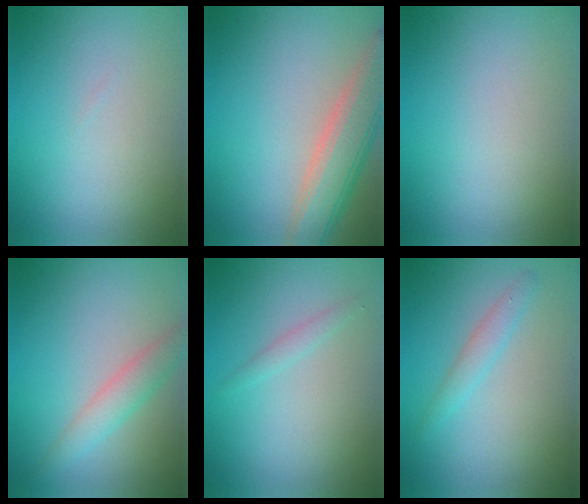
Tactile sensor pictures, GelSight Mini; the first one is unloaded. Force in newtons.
{"total": 6.1, "press": 6.1, "slide": 0.3}
{"total": 0.0}
{"total": 2.7, "press": 2.7, "slide": 0.1}
{"total": 0.9, "press": 0.9, "slide": 0.1}
{"total": 1.6, "press": 1.6, "slide": 0.1}